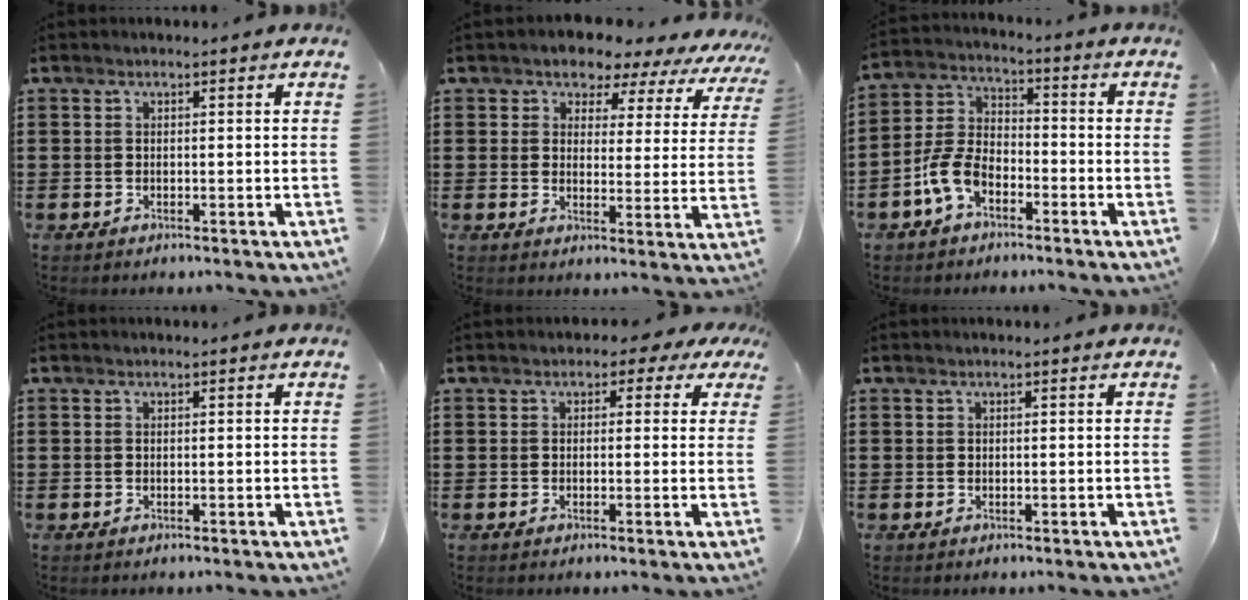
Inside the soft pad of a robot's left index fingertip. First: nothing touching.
{"total": 4.2, "force": [3.6, 2.0, 0.4], "torque": [-0.034, -0.017, 0.059]}
{"total": 7.4, "force": [-4.1, 4.1, 4.6], "torque": [-0.121, 0.005, -0.084]}
{"total": 0.0}
{"total": 1.6, "force": [0.3, 1.3, 1.0], "torque": [-0.016, 0.005, -0.001]}
{"total": 0.0}